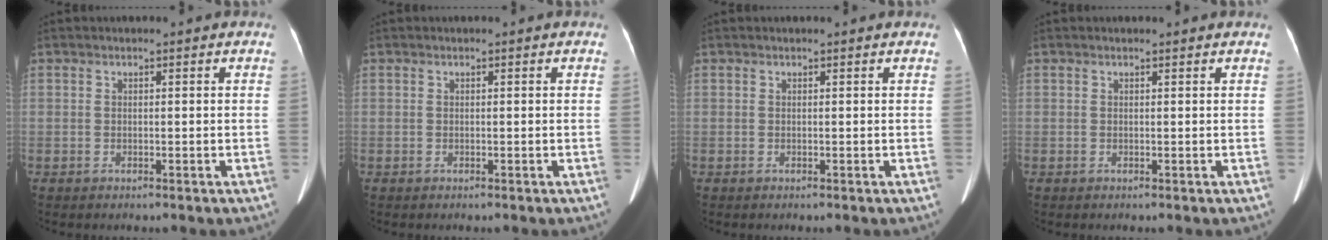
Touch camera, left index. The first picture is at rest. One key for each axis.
{"total": 0.0}
{"total": 0.0}
{"total": 0.7, "fx": 0.7, "fy": 0.0, "fz": 0.1, "tx": -0.011, "ty": 0.005, "tz": 0.007}